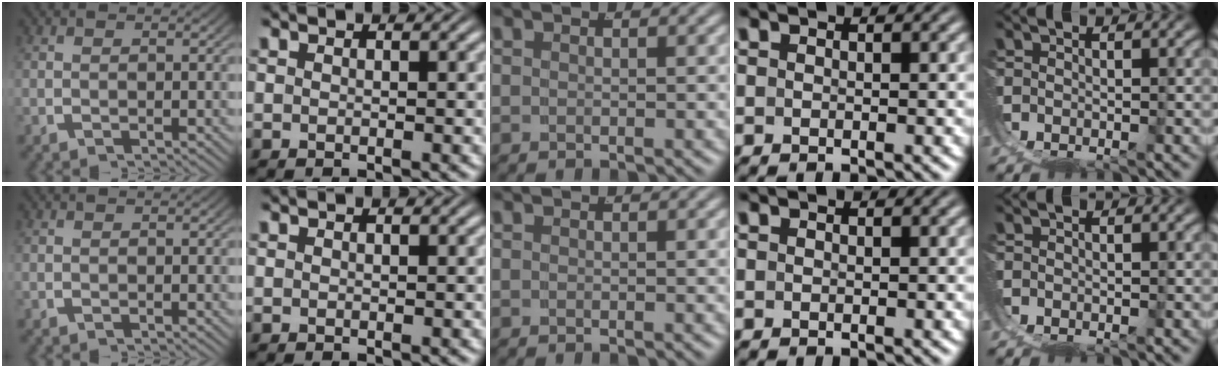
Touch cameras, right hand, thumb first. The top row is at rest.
{}